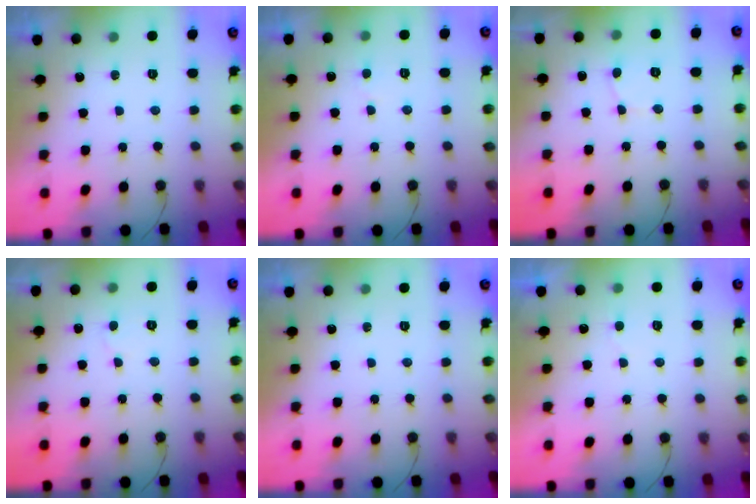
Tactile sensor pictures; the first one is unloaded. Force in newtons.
{"total": 1.7, "press": 1.7, "slide": 0.2}
{"total": 2.8, "press": 2.8, "slide": 0.3}
{"total": 3.9, "press": 3.9, "slide": 0.4}
{"total": 0.0}
{"total": 3.0, "press": 3.0, "slide": 0.2}